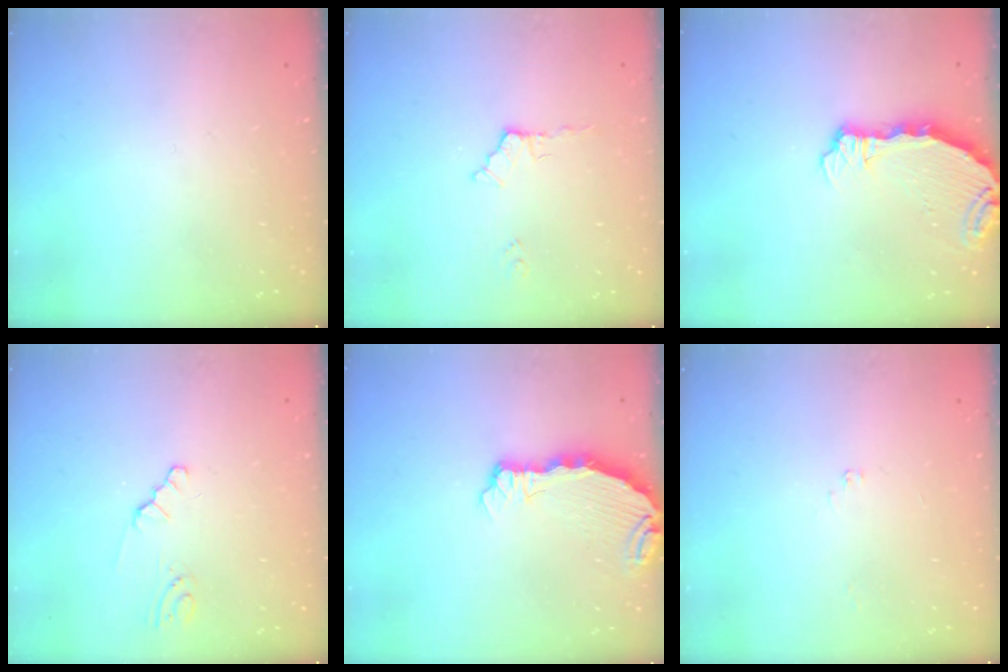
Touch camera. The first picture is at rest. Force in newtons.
{"total": 4.0, "press": 4.0, "slide": 0.3}
{"total": 7.0, "press": 5.8, "slide": 3.9}
{"total": 0.9, "press": 0.8, "slide": 0.2}
{"total": 5.2, "press": 5.0, "slide": 1.2}
{"total": 0.9, "press": 0.9, "slide": 0.1}